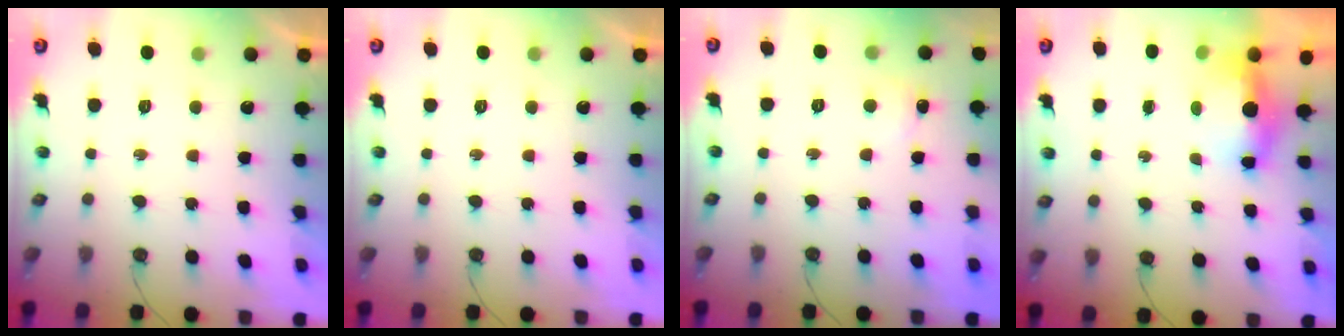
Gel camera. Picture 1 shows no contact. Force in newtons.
{"total": 0.0}
{"total": 3.9, "press": 3.8, "slide": 0.7}
{"total": 5.0, "press": 4.8, "slide": 1.3}